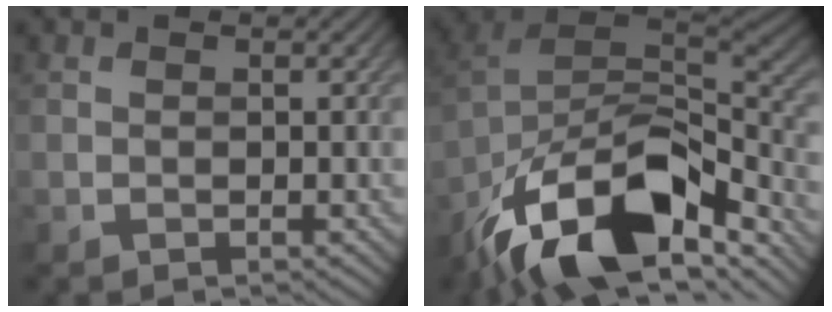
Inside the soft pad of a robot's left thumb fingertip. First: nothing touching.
{"total": 16.9, "force": [-10.6, 7.8, 10.5], "torque": [-0.236, -0.012, -0.197]}